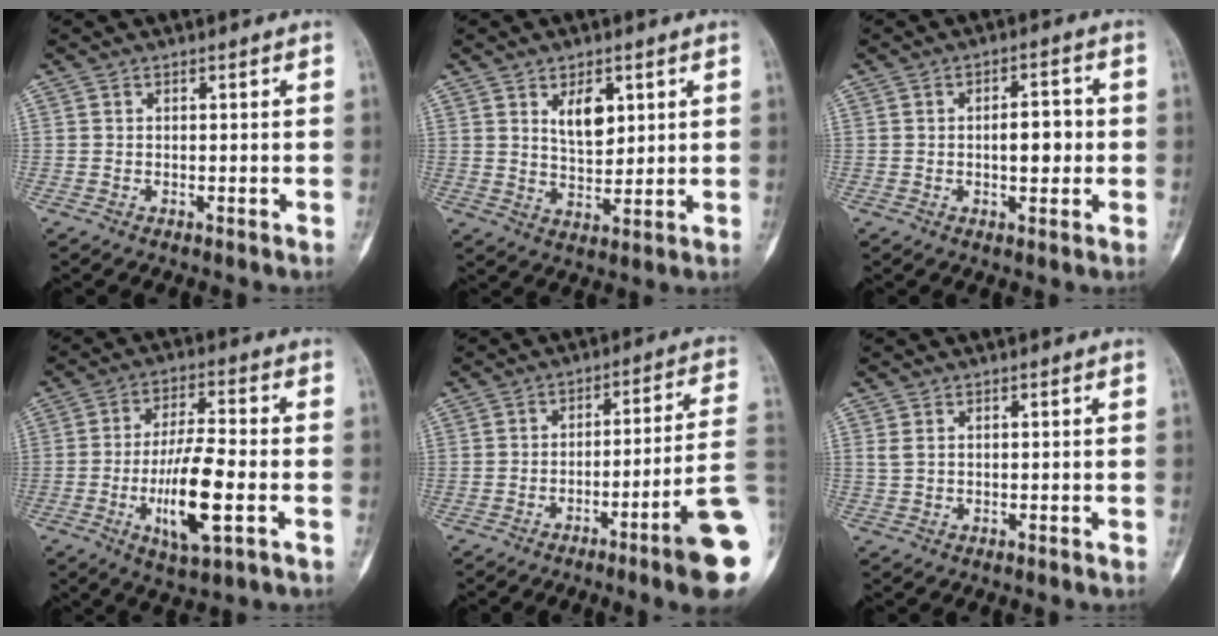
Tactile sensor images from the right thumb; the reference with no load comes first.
{"total": 6.7, "force": [2.7, 3.7, 4.9], "torque": [-0.063, -0.022, 0.053]}
{"total": 6.0, "force": [-0.2, 2.9, 5.2], "torque": [-0.063, 0.009, -0.005]}
{"total": 12.6, "force": [-3.3, 3.4, 11.7], "torque": [-0.218, 0.007, -0.054]}
{"total": 14.4, "force": [-5.9, 0.0, 13.2], "torque": [-0.146, 0.032, -0.087]}
{"total": 1.3, "force": [0.6, 0.7, 0.9], "torque": [-0.026, 0.006, 0.019]}